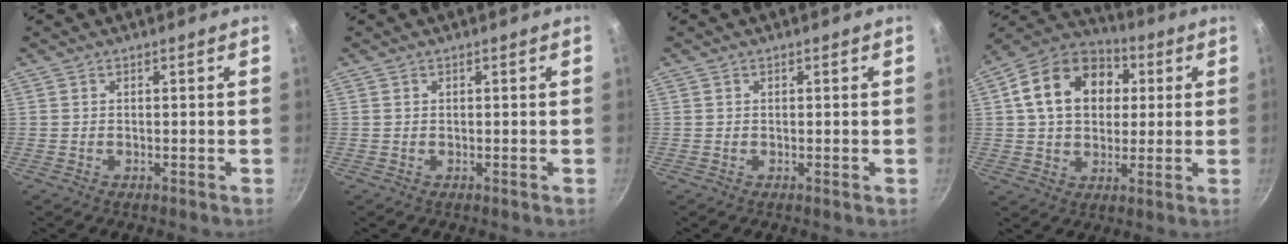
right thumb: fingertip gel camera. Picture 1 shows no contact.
{"total": 0.0}
{"total": 0.0}
{"total": 17.5, "force": [3.8, 13.1, 11.0], "torque": [-0.163, 0.026, 0.051]}